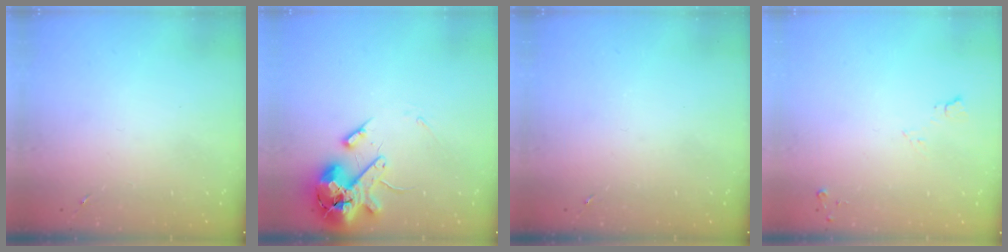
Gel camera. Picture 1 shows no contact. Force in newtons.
{"total": 14.6, "press": 14.4, "slide": 2.4}
{"total": 0.0}
{"total": 5.7, "press": 5.6, "slide": 0.7}